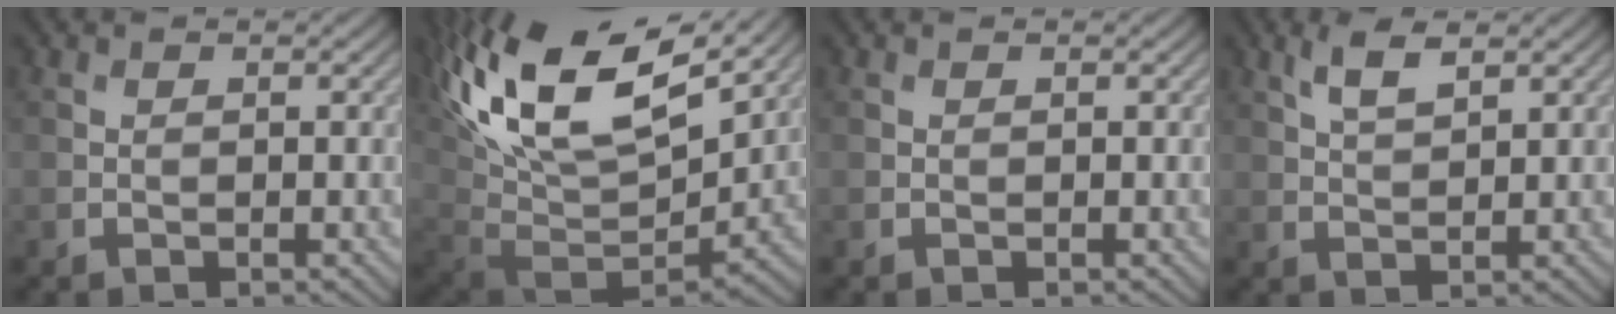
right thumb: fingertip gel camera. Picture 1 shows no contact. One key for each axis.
{"total": 18.8, "fx": 10.2, "fy": 8.4, "fz": 13.4, "tx": -0.289, "ty": 0.030, "tz": 0.181}
{"total": 0.0}
{"total": 3.6, "fx": 2.1, "fy": 1.1, "fz": 2.7, "tx": -0.064, "ty": 0.003, "tz": 0.046}